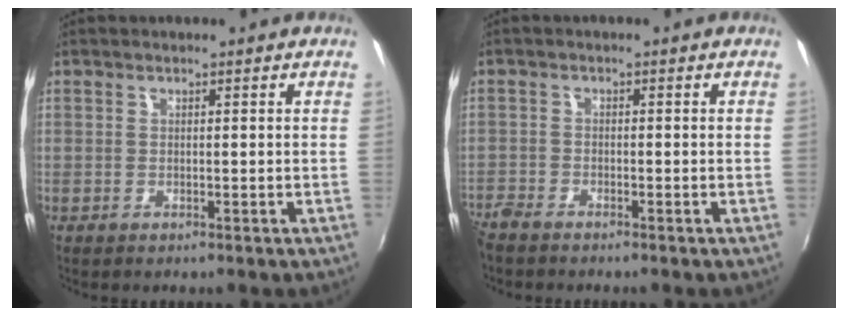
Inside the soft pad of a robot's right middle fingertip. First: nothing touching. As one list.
[{"total": 3.8, "force": [-3.5, 1.0, 1.2], "torque": [-0.037, -0.017, -0.071]}]